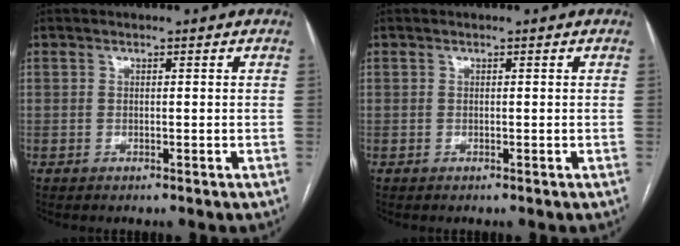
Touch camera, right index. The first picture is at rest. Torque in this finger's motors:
{"motor_torque": [0.00, 0.00, 0.00, 0.00]}